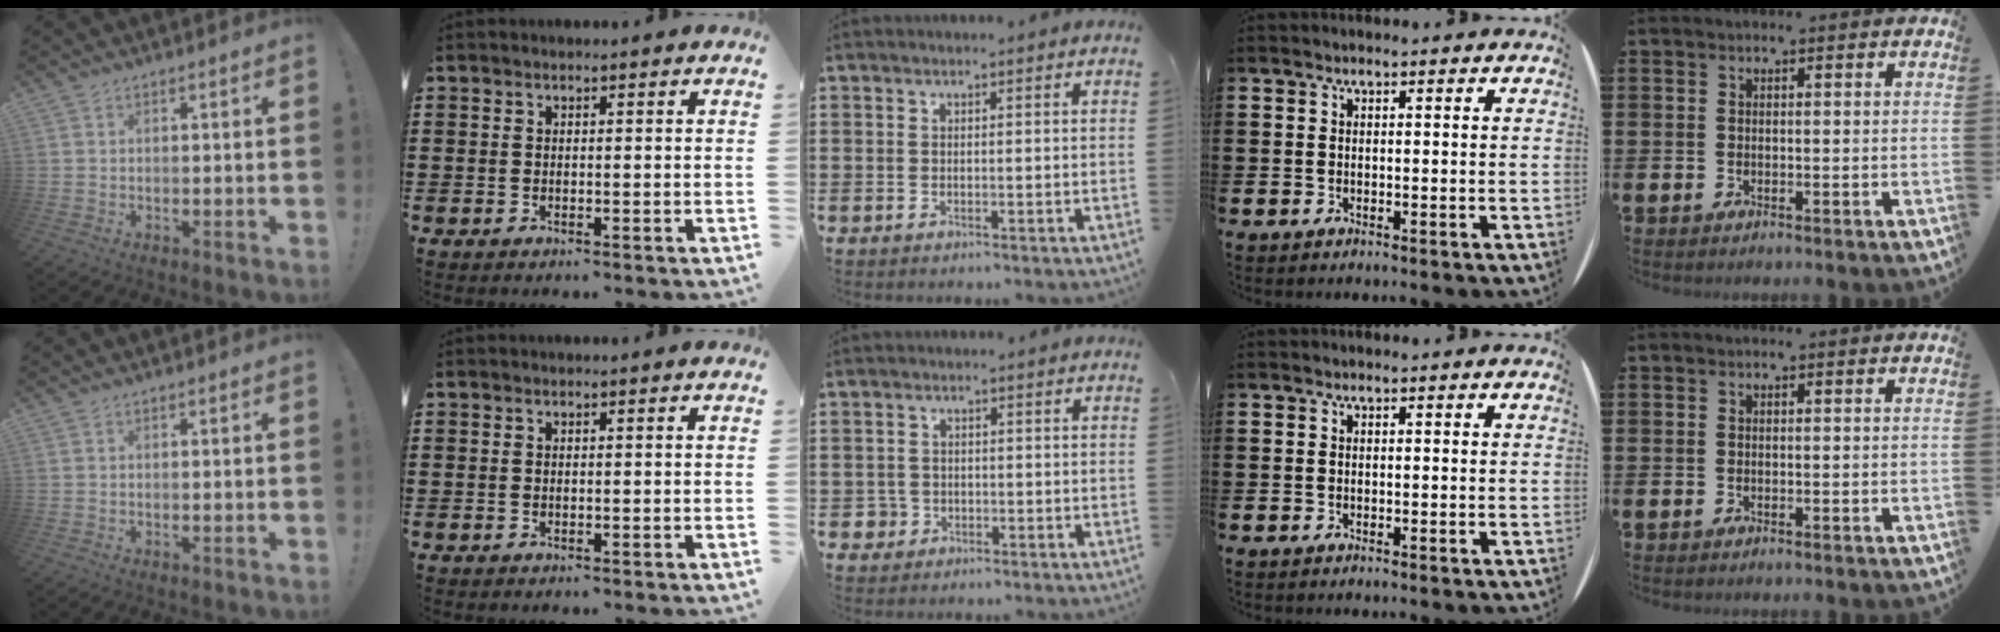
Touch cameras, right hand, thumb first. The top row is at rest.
{"middle": {"total": 1.9, "force": [-0.7, 1.7, 0.3], "torque": [-0.019, 0.000, -0.020]}}